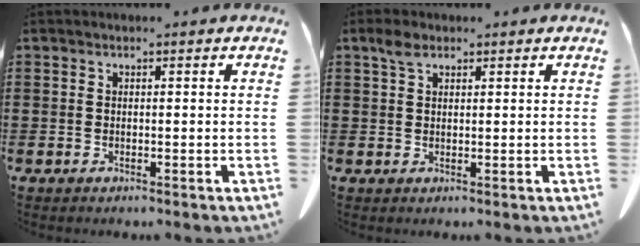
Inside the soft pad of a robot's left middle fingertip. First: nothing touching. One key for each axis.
{"total": 2.3, "fx": 1.5, "fy": 1.2, "fz": 1.3, "tx": -0.032, "ty": 0.003, "tz": 0.028}